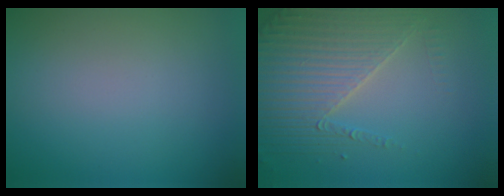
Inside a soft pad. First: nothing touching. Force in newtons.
{"total": 4.3, "press": 4.0, "slide": 1.6}